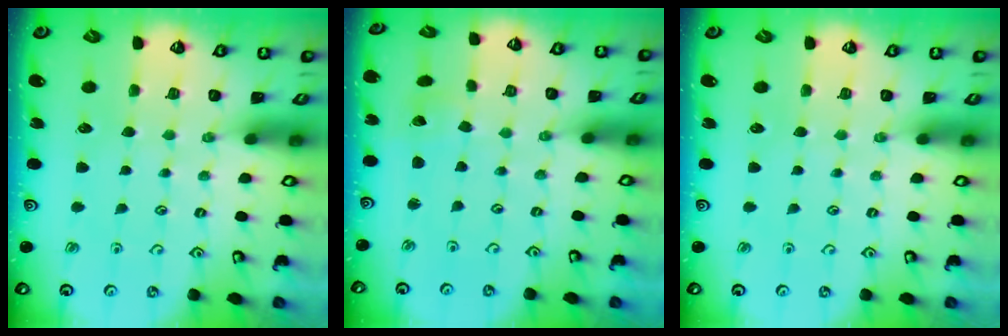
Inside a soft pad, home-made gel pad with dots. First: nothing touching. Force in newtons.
{"total": 2.0, "press": 2.0, "slide": 0.1}
{"total": 0.0}